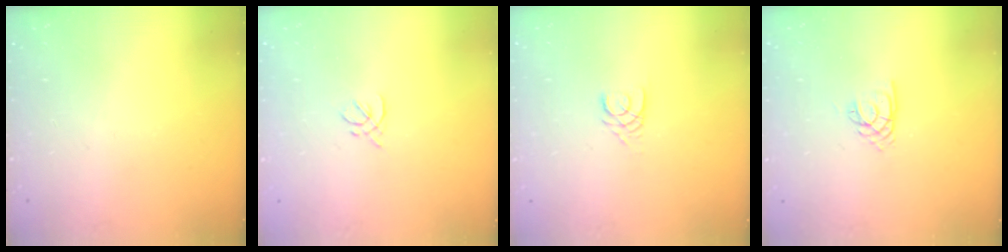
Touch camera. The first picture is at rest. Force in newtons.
{"total": 2.0, "press": 1.9, "slide": 0.7}
{"total": 3.1, "press": 3.1, "slide": 0.3}
{"total": 1.9, "press": 1.9, "slide": 0.2}